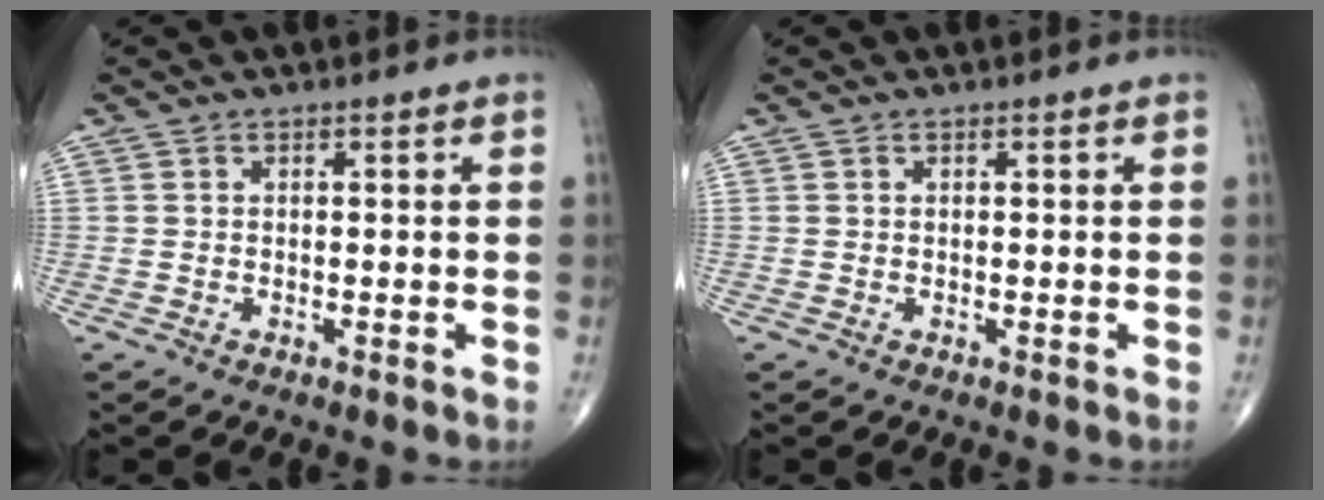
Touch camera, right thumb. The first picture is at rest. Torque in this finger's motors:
{"motor_torque": [-0.10, 0.09, 0.05, 0.05, 0.00]}